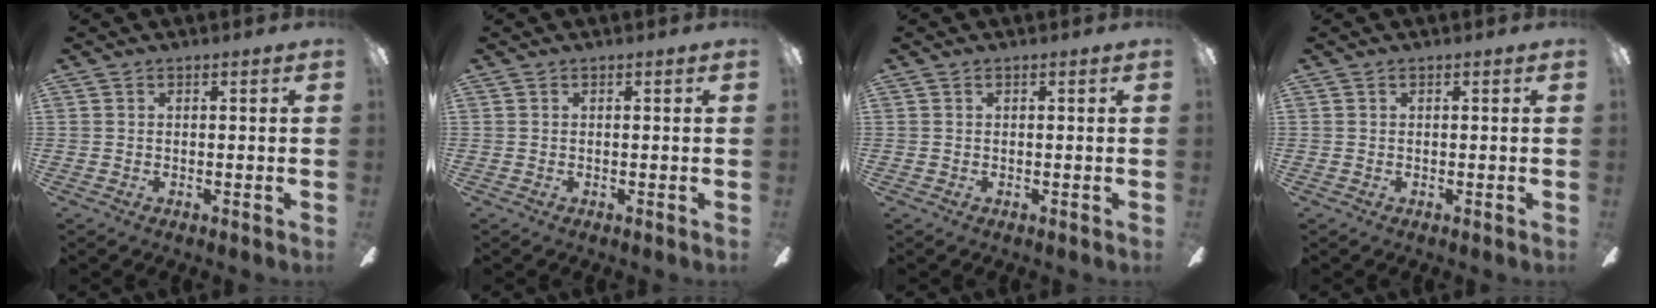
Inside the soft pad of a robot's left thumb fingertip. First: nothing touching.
{"total": 0.0}
{"total": 0.0}
{"total": 0.0}